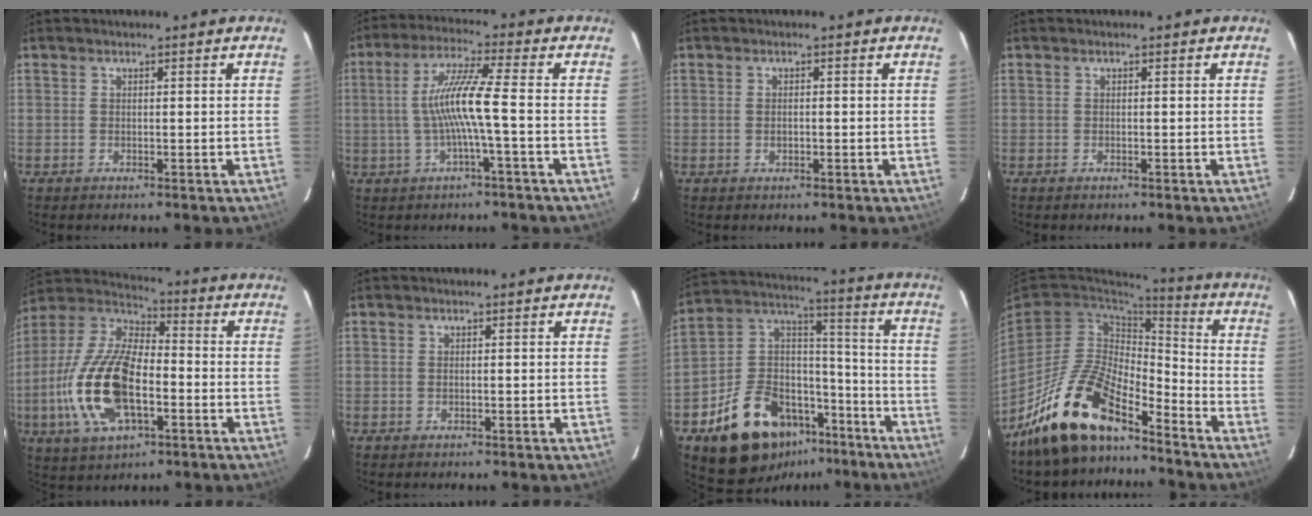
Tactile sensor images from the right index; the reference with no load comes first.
{"total": 8.7, "force": [-1.4, -0.9, 8.5], "torque": [-0.171, 0.005, -0.022]}
{"total": 1.0, "force": [-0.2, 0.6, 0.7], "torque": [-0.013, 0.002, -0.004]}
{"total": 0.0}
{"total": 19.1, "force": [-5.0, 8.8, 16.1], "torque": [-0.349, -0.007, -0.097]}
{"total": 0.0}
{"total": 20.3, "force": [-12.1, 12.8, 10.0], "torque": [-0.209, 0.060, -0.176]}
{"total": 16.9, "force": [-12.9, 6.1, 9.1], "torque": [-0.186, 0.001, -0.238]}